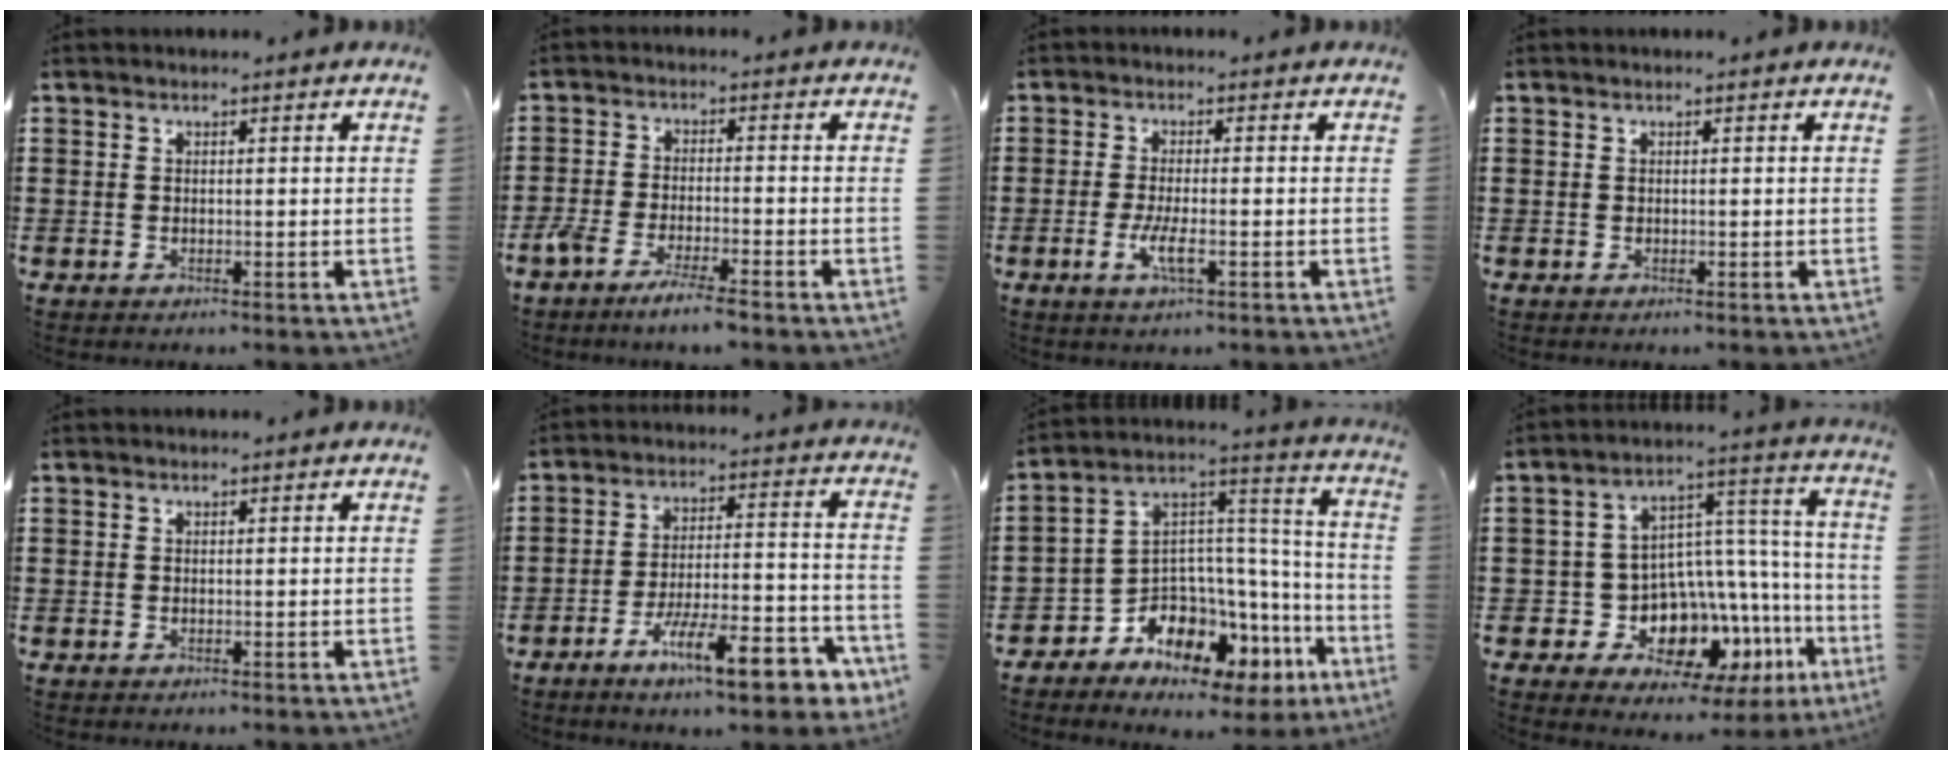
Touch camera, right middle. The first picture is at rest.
{"total": 4.7, "force": [-4.0, 0.2, 2.5], "torque": [-0.063, -0.012, -0.078]}
{"total": 4.1, "force": [-1.5, 0.8, 3.7], "torque": [-0.074, -0.004, -0.030]}
{"total": 0.0}
{"total": 0.0}
{"total": 13.0, "force": [-8.3, 3.6, 9.3], "torque": [-0.144, 0.029, -0.142]}
{"total": 6.8, "force": [-5.4, 3.8, 1.4], "torque": [-0.053, -0.024, -0.105]}
{"total": 9.4, "force": [-5.1, 6.5, 4.5], "torque": [-0.098, -0.025, -0.089]}